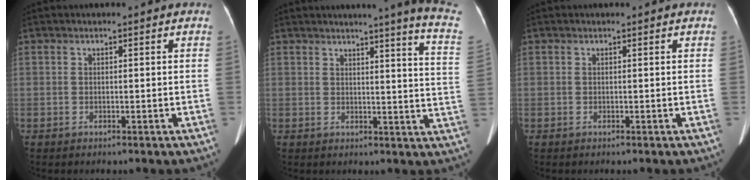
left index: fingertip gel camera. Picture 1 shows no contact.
{"total": 11.7, "force": [9.6, -1.8, 6.4], "torque": [-0.078, -0.068, 0.086]}
{"total": 0.0}